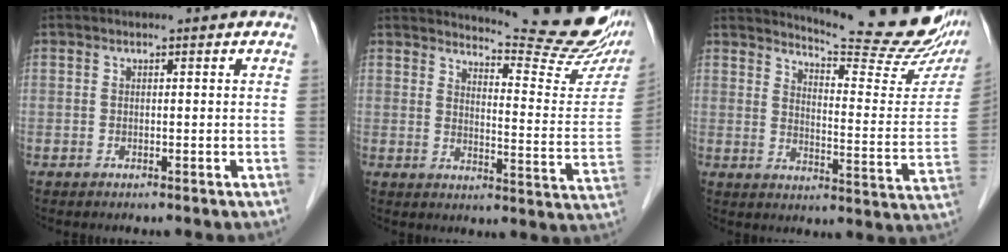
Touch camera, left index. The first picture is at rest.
{"total": 17.5, "force": [16.2, 1.0, 6.4], "torque": [-0.090, -0.105, 0.186]}
{"total": 19.7, "force": [17.9, 1.5, 8.0], "torque": [-0.116, -0.090, 0.216]}